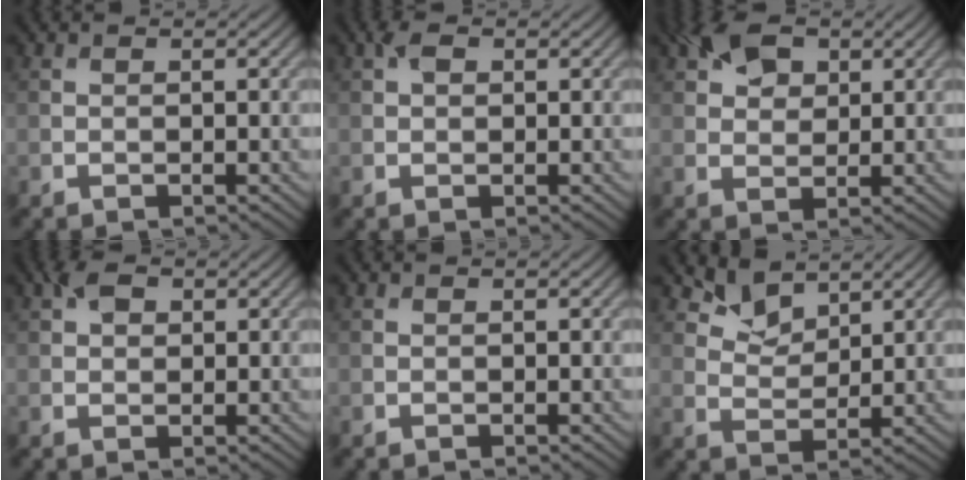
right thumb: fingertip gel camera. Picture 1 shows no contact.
{"total": 1.8, "force": [0.7, 1.1, 1.2], "torque": [-0.024, 0.005, 0.010]}
{"total": 5.5, "force": [2.8, 3.6, 3.1], "torque": [-0.062, 0.007, 0.049]}
{"total": 2.7, "force": [1.2, 1.8, 1.6], "torque": [-0.031, 0.006, 0.017]}
{"total": 0.0}
{"total": 4.2, "force": [3.3, 2.1, 1.6], "torque": [-0.041, -0.008, 0.064]}